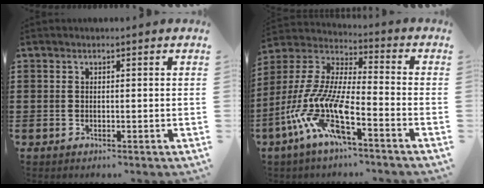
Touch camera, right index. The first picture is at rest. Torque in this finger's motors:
{"motor_torque": [2.14, 0.00, 1.05, 0.21]}